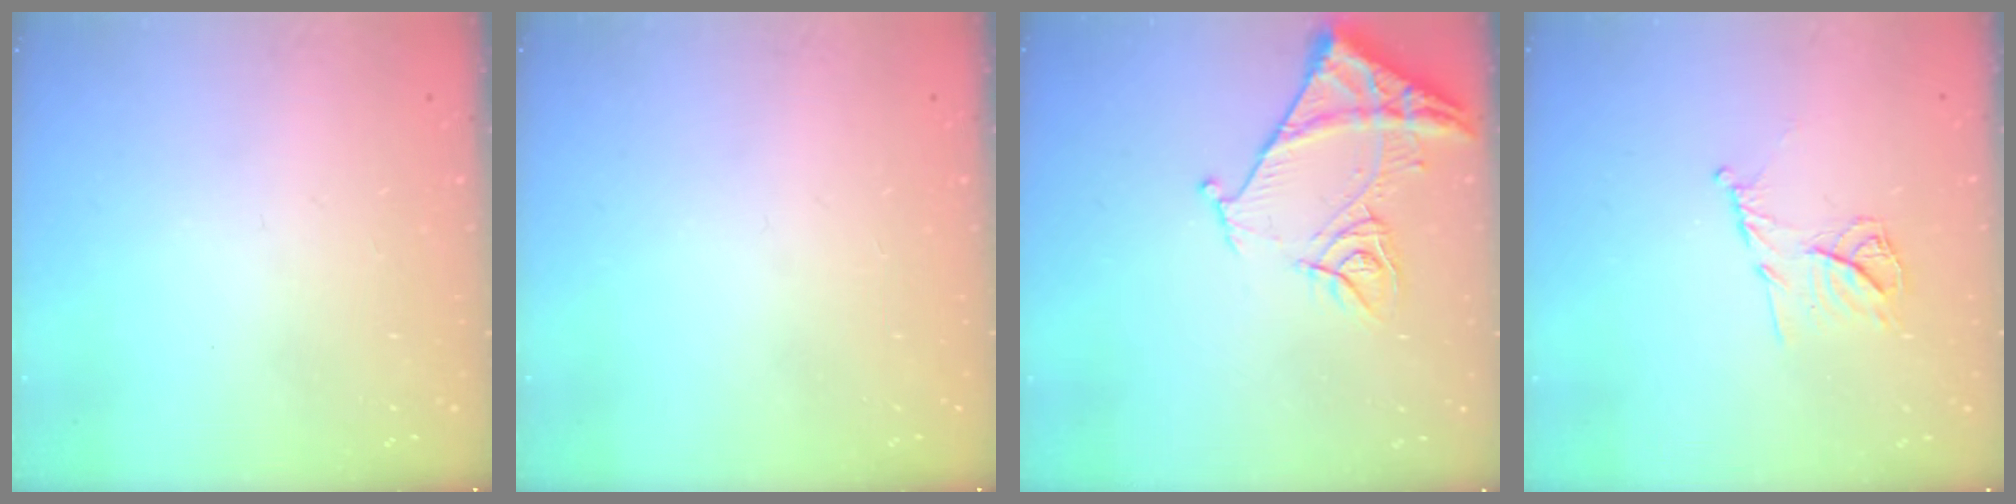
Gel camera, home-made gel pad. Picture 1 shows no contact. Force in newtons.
{"total": 0.0}
{"total": 11.7, "press": 11.6, "slide": 1.2}
{"total": 9.8, "press": 9.8, "slide": 0.6}